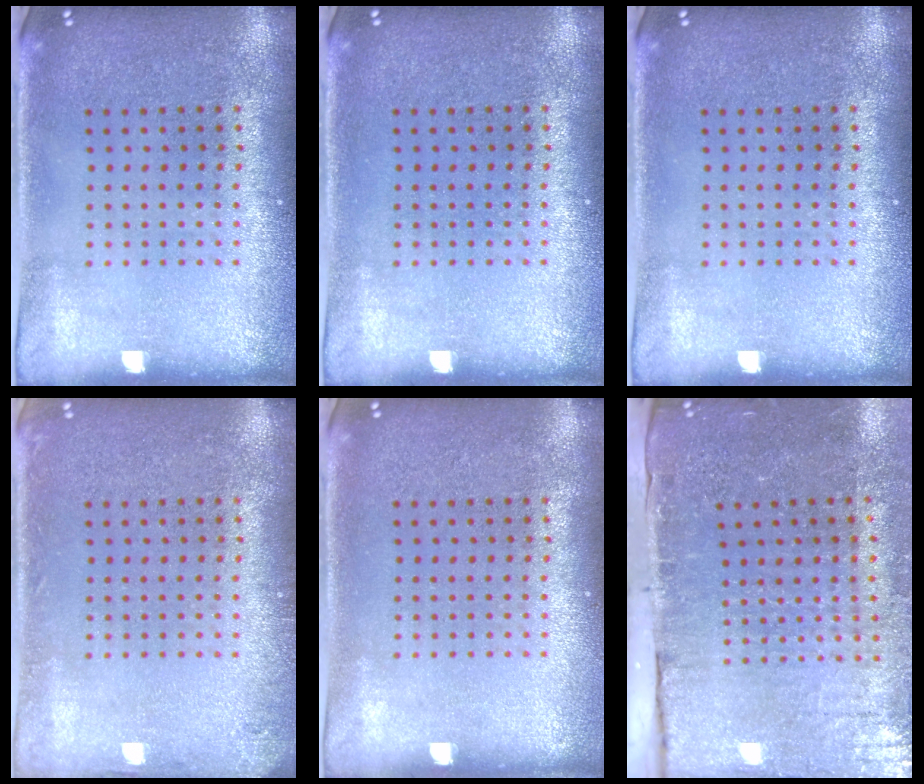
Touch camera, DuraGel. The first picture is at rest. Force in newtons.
{"total": 0.0}
{"total": 0.0}
{"total": 1.1, "press": 1.1, "slide": 0.1}
{"total": 0.0}
{"total": 4.4, "press": 3.8, "slide": 2.2}